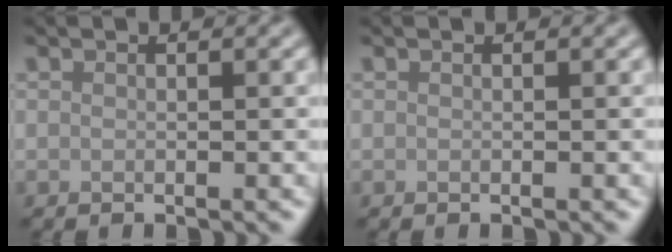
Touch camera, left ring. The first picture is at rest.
{"total": 0.0}